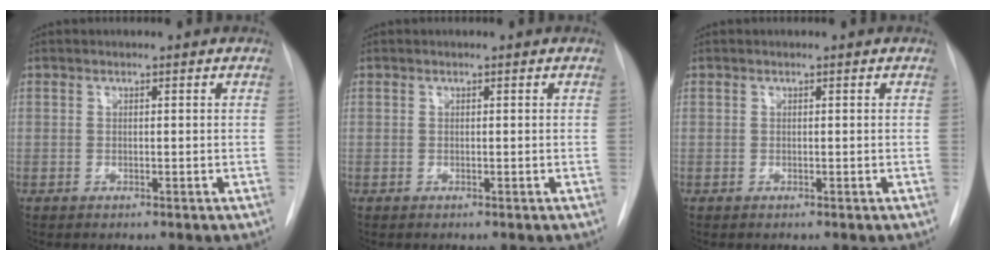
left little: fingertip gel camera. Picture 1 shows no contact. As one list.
[{"total": 0.0}, {"total": 0.0}]